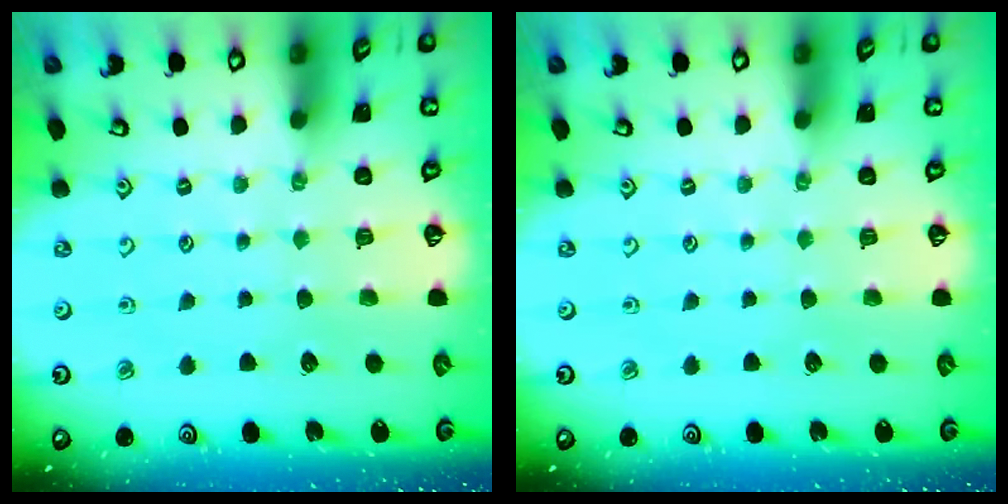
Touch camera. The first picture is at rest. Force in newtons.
{"total": 0.0}